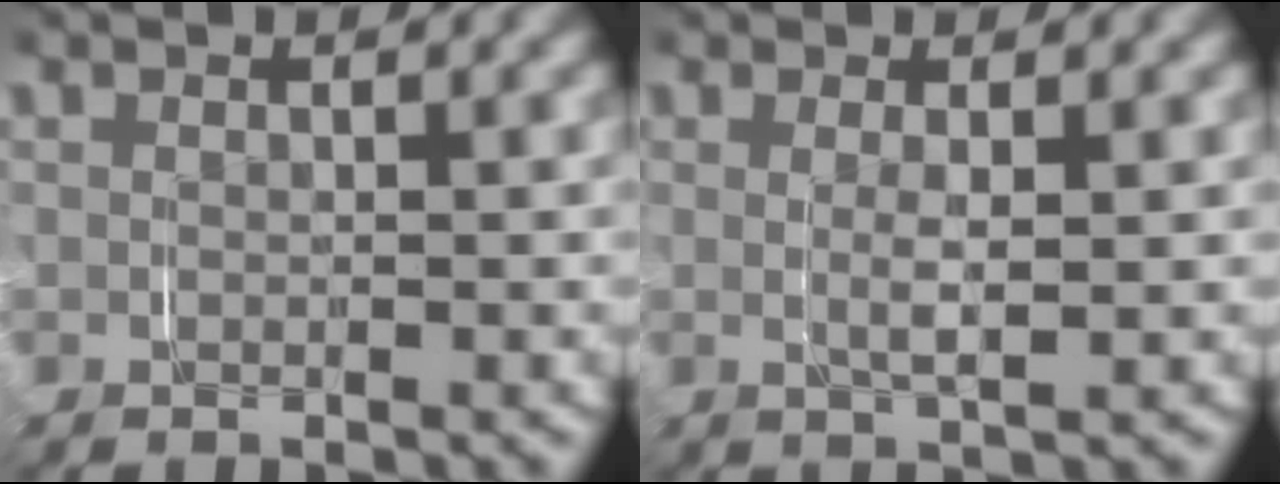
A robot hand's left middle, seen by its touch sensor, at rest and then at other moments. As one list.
[{"total": 1.9, "force": [0.2, 0.0, 1.9], "torque": [-0.036, -0.008, 0.010]}]